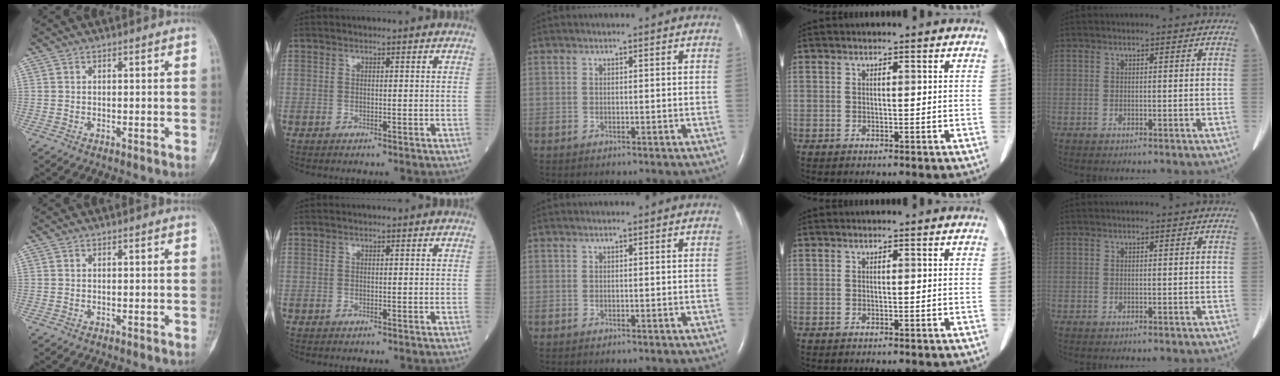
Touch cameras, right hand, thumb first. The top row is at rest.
{}